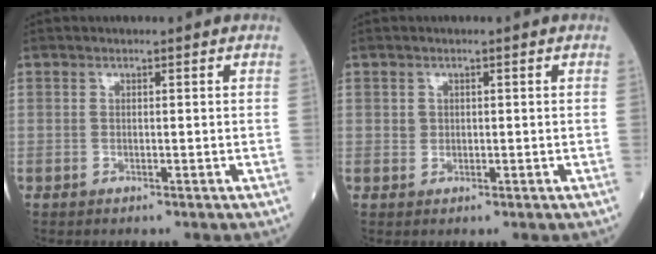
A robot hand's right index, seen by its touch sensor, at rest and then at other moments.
{"total": 1.0, "force": [0.2, 1.0, 0.2], "torque": [0.000, 0.002, 0.006]}